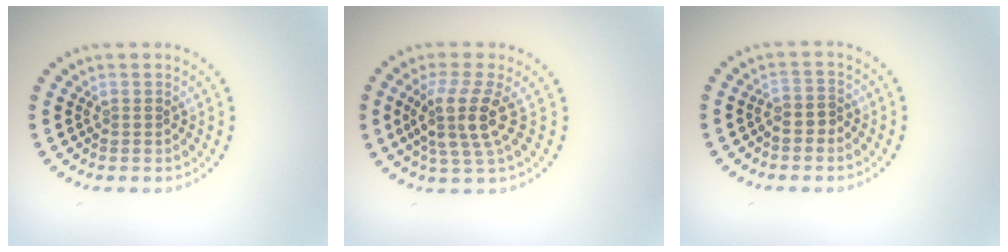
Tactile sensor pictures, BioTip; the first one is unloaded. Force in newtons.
{"total": 4.0, "press": 3.1, "slide": 2.5}
{"total": 1.3, "press": 1.1, "slide": 0.7}